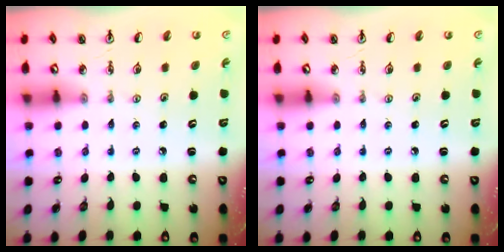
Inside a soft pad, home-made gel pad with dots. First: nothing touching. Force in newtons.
{"total": 0.0}